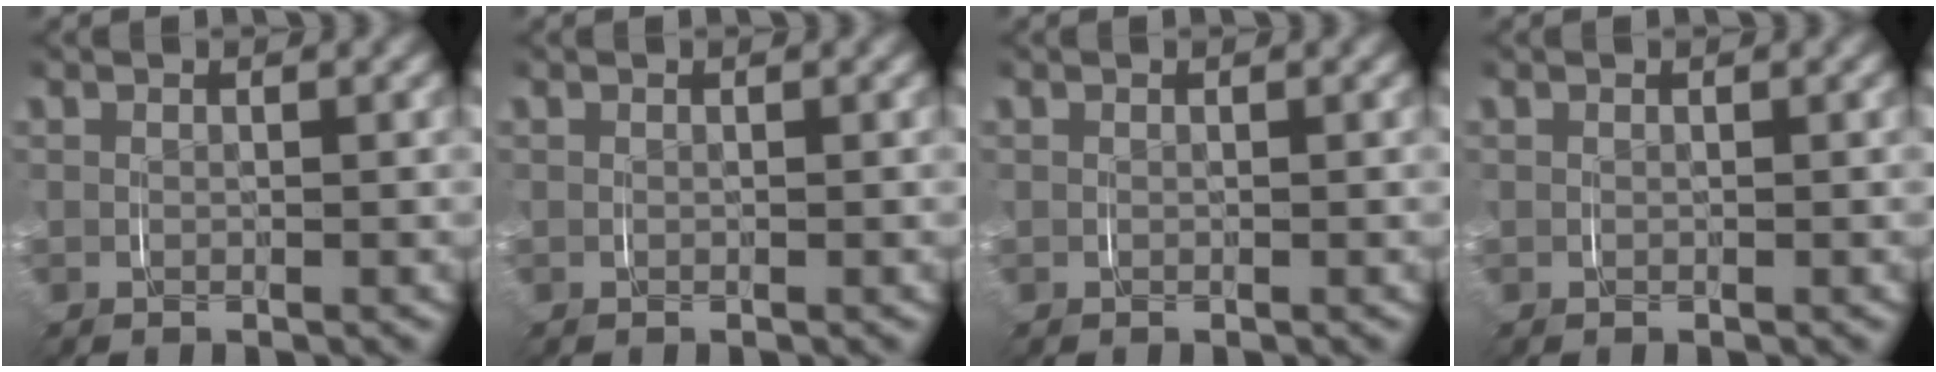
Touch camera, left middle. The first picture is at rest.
{"total": 0.0}
{"total": 0.0}
{"total": 0.0}